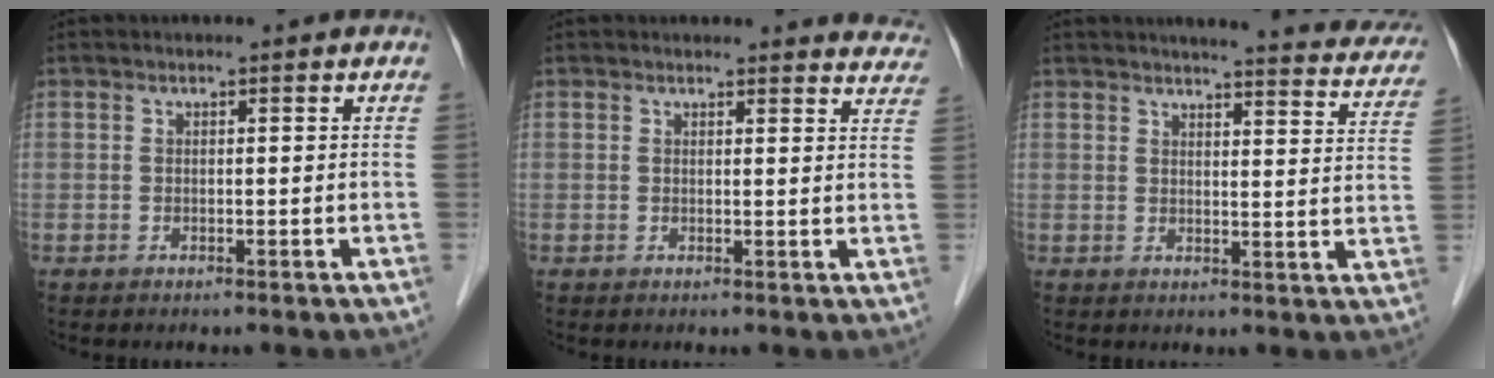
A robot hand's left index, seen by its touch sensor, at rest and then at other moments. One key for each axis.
{"total": 10.0, "fx": 9.6, "fy": 2.4, "fz": 1.1, "tx": 0.027, "ty": -0.014, "tz": 0.069}
{"total": 17.0, "fx": 15.9, "fy": 2.0, "fz": 5.8, "tx": -0.055, "ty": -0.053, "tz": 0.161}